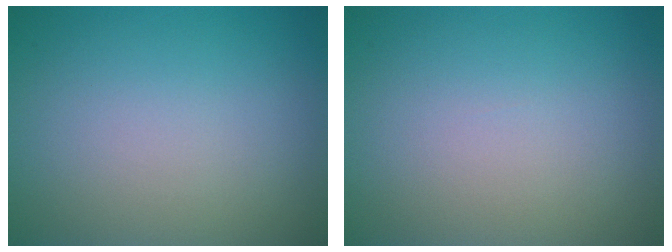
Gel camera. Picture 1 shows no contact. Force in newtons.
{"total": 0.0}